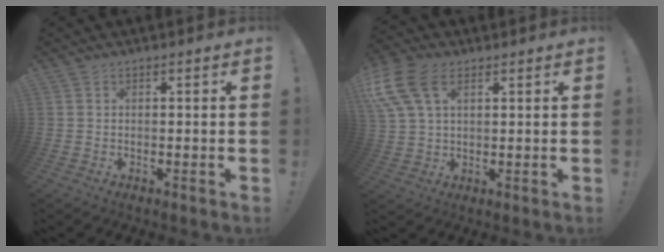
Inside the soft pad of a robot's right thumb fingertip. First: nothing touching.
{"total": 13.0, "force": [5.5, 7.7, 8.9], "torque": [-0.192, -0.010, 0.107]}